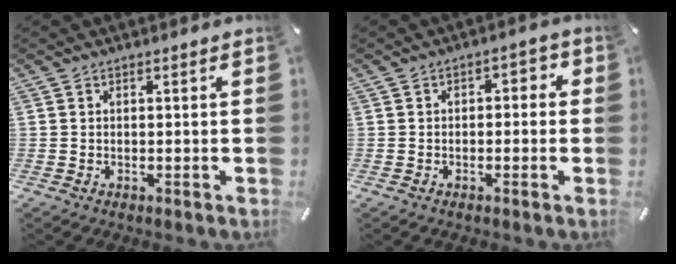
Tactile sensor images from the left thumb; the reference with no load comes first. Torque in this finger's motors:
{"motor_torque": [-0.14, 0.02, -0.01, 0.01, -0.02]}